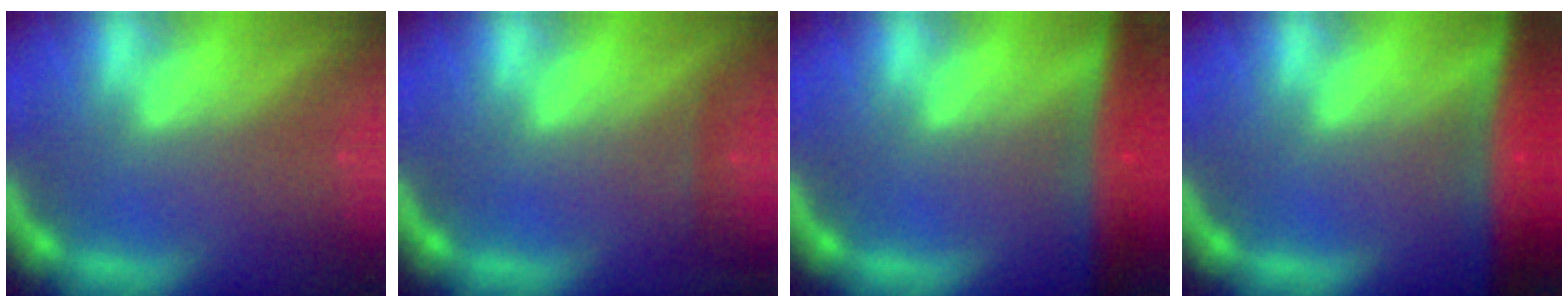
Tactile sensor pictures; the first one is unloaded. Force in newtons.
{"total": 0.9}
{"total": 7.0}
{"total": 9.6}